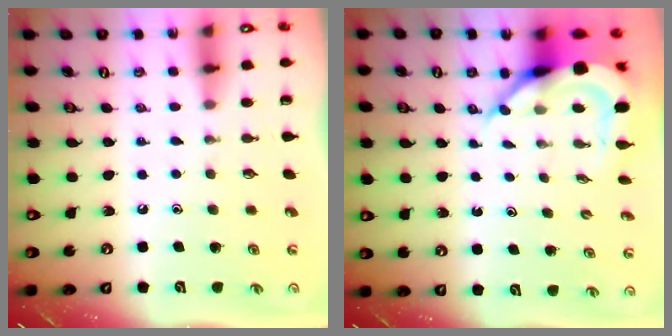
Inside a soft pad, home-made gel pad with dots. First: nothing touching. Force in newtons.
{"total": 8.8, "press": 8.7, "slide": 1.2}